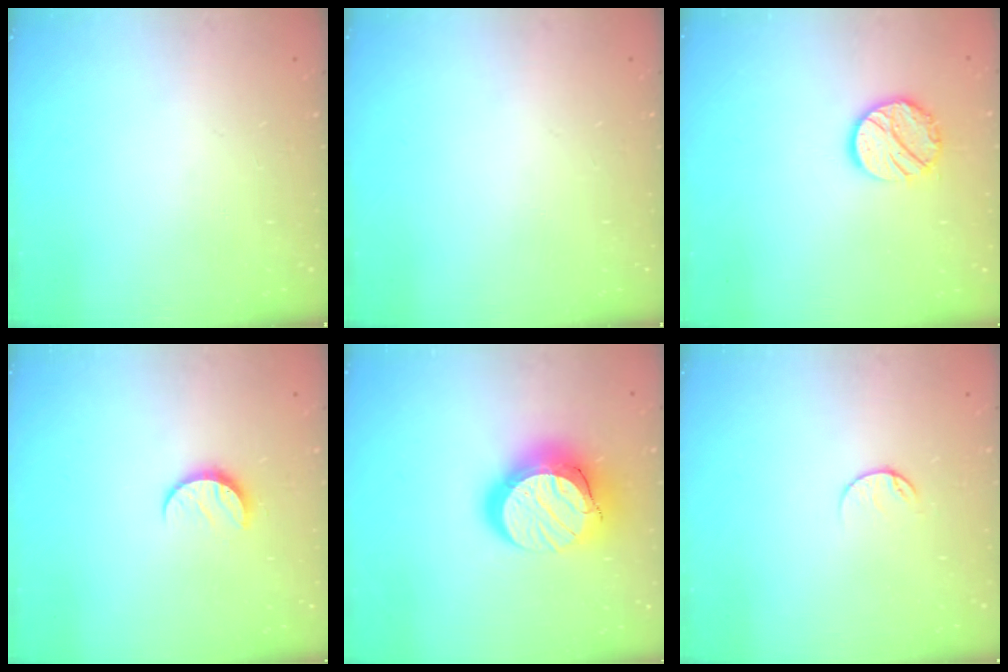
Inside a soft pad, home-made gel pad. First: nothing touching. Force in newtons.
{"total": 0.0}
{"total": 11.7, "press": 11.6, "slide": 0.4}
{"total": 7.0, "press": 7.0, "slide": 0.6}
{"total": 17.7, "press": 17.7, "slide": 1.6}
{"total": 5.4, "press": 5.4, "slide": 0.6}